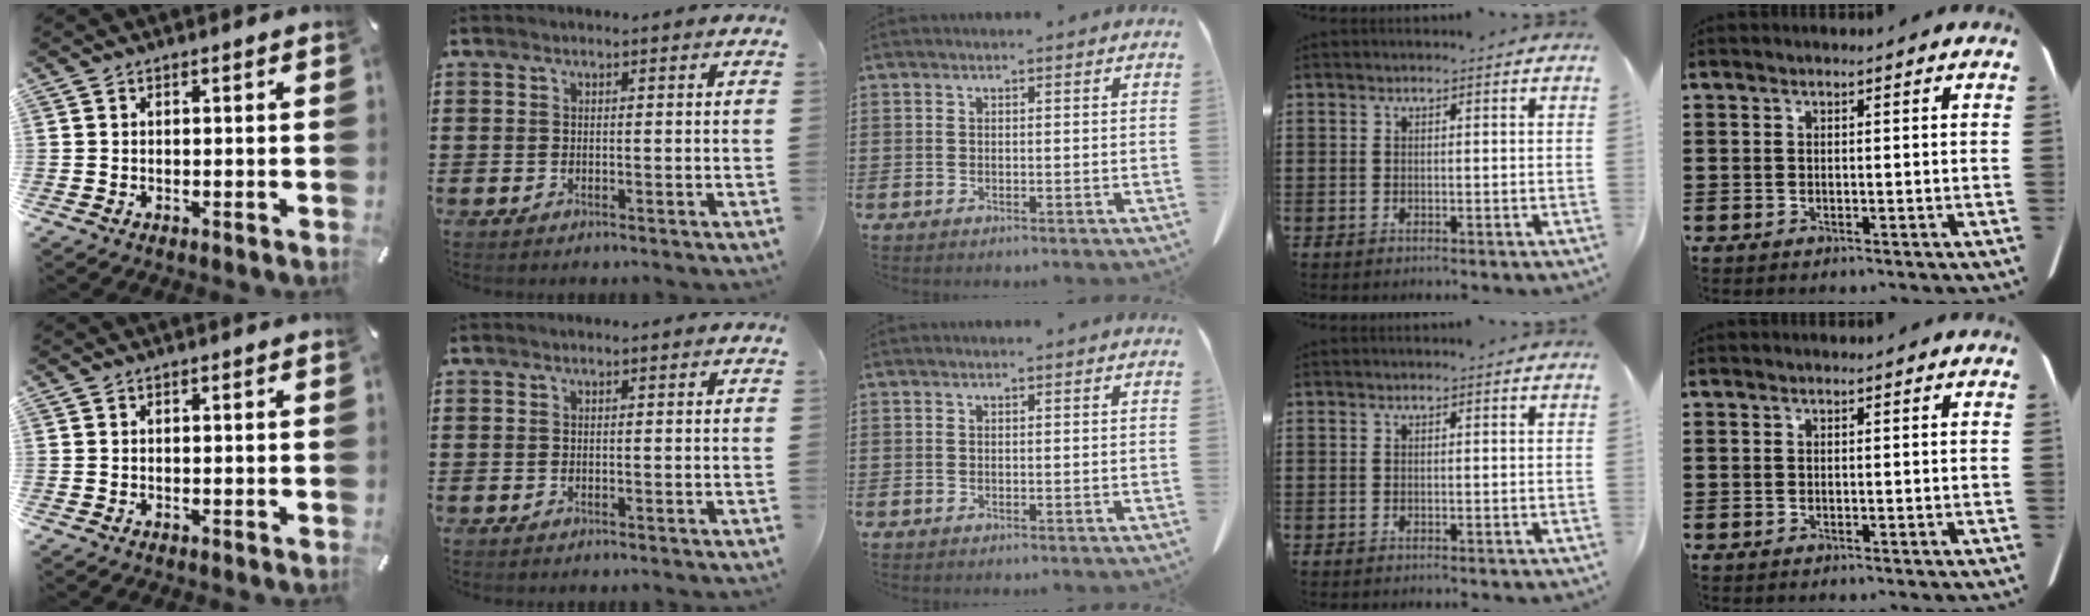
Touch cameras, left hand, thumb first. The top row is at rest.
{}